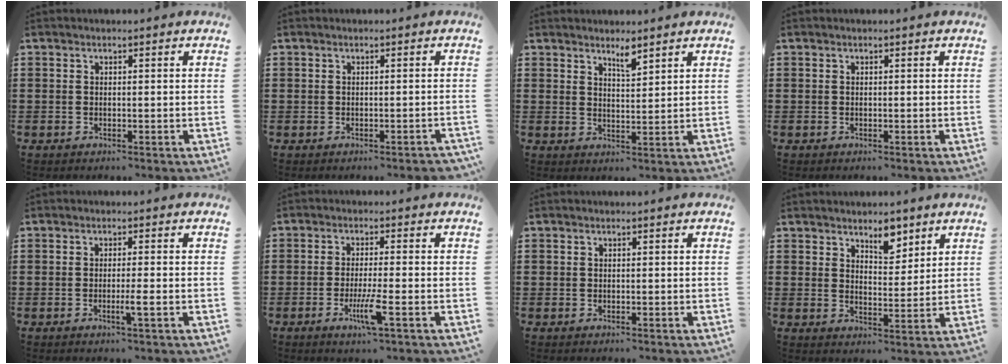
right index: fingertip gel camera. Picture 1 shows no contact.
{"total": 0.6, "force": [-0.5, 0.2, 0.1], "torque": [-0.003, -0.003, -0.011]}
{"total": 2.9, "force": [2.4, 0.4, 1.5], "torque": [-0.025, -0.002, 0.042]}
{"total": 0.0}
{"total": 2.5, "force": [-0.9, -0.2, 2.3], "torque": [-0.038, -0.006, -0.017]}
{"total": 5.3, "force": [-2.2, 0.3, 4.8], "torque": [-0.099, -0.020, -0.042]}
{"total": 0.0}
{"total": 4.9, "force": [3.9, 2.1, 2.1], "torque": [-0.028, -0.008, 0.067]}